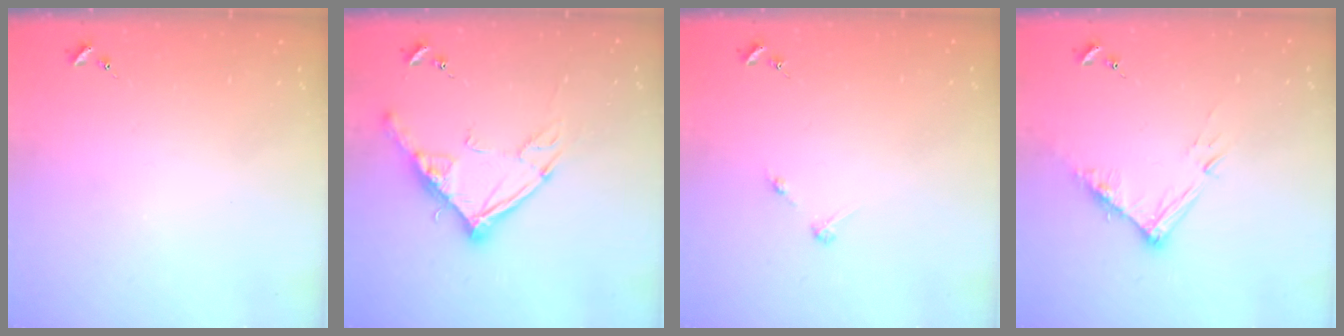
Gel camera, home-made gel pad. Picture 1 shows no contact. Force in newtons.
{"total": 14.5, "press": 14.4, "slide": 1.4}
{"total": 2.8, "press": 2.8, "slide": 0.3}
{"total": 10.5, "press": 10.5, "slide": 0.8}